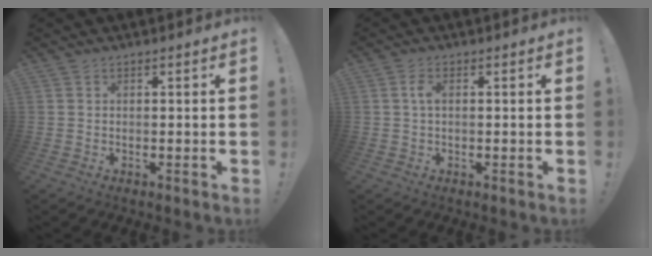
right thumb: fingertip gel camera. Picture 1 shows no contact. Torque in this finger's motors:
{"motor_torque": [-0.11, -0.02, 0.25, -0.17, -0.01]}